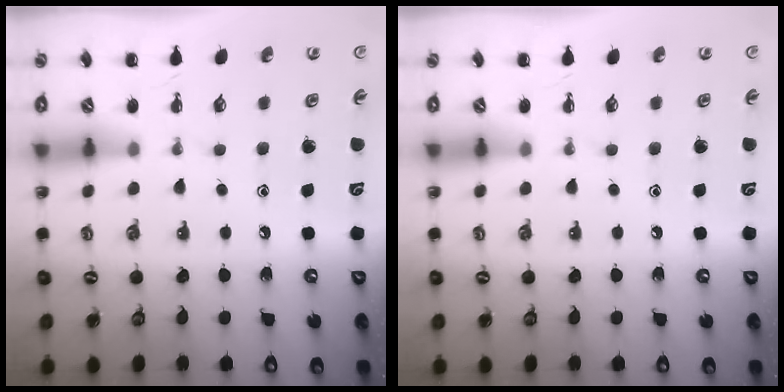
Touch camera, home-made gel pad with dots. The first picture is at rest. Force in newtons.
{"total": 0.0}